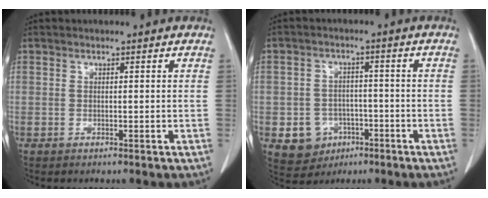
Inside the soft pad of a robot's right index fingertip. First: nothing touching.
{"total": 6.6, "force": [-2.6, 5.8, 1.8], "torque": [-0.036, 0.005, -0.028]}